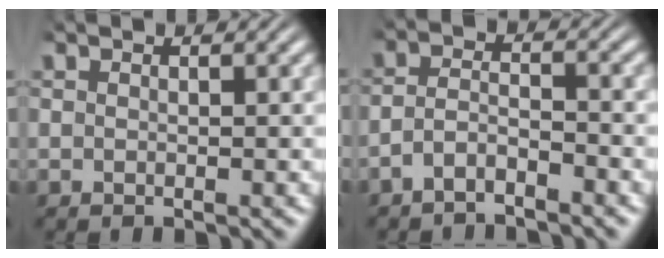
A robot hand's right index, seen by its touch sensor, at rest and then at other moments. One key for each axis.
{"total": 3.5, "fx": -2.7, "fy": 1.7, "fz": 1.4, "tx": -0.030, "ty": -0.013, "tz": -0.046}